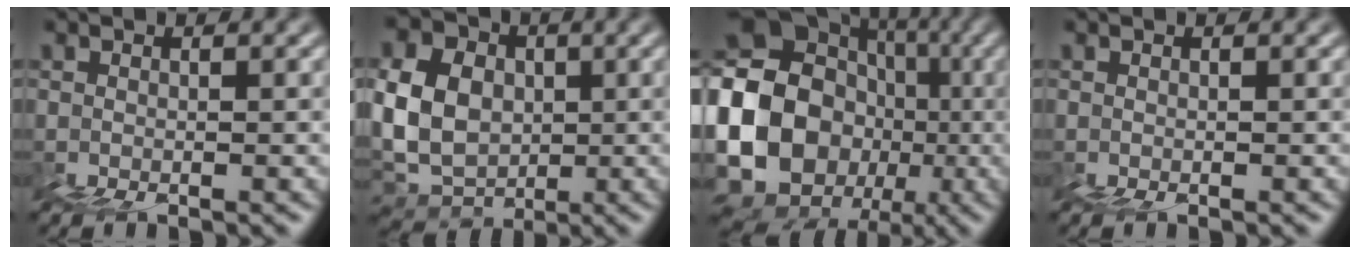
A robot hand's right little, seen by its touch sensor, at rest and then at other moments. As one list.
[{"total": 6.1, "force": [1.5, 4.9, 3.2], "torque": [-0.078, 0.010, 0.034]}, {"total": 13.8, "force": [-0.5, 12.0, 6.9], "torque": [-0.129, 0.001, -0.001]}, {"total": 0.0}]